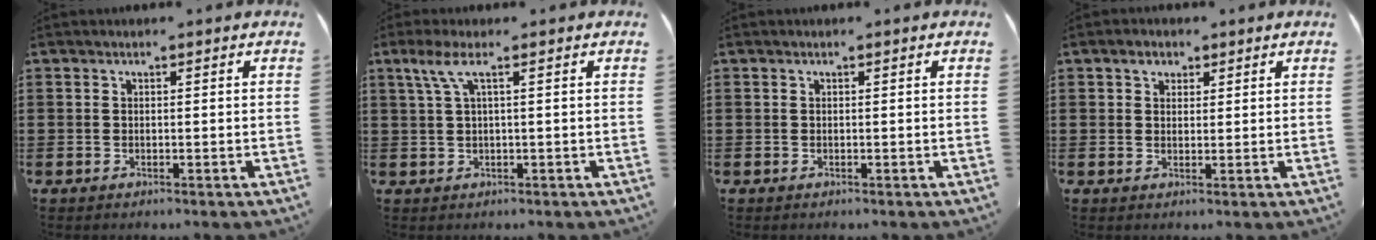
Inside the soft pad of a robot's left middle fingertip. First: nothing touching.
{"total": 3.5, "force": [1.2, 0.2, 3.3], "torque": [-0.068, -0.001, 0.021]}
{"total": 0.0}
{"total": 2.4, "force": [1.6, 1.5, 1.0], "torque": [-0.017, 0.004, 0.028]}